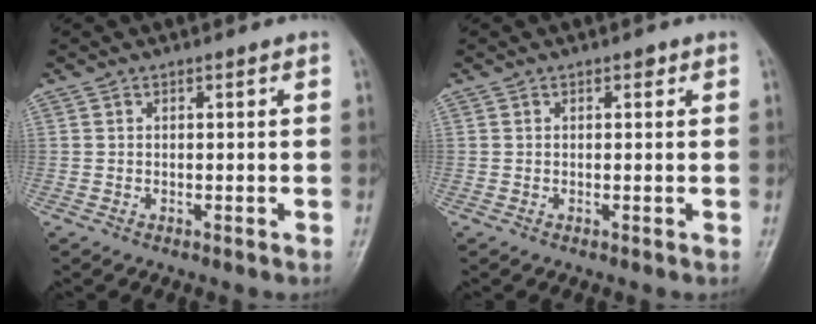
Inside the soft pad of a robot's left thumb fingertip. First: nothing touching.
{"total": 0.8, "force": [0.4, 0.5, 0.5], "torque": [0.000, 0.000, 0.003]}